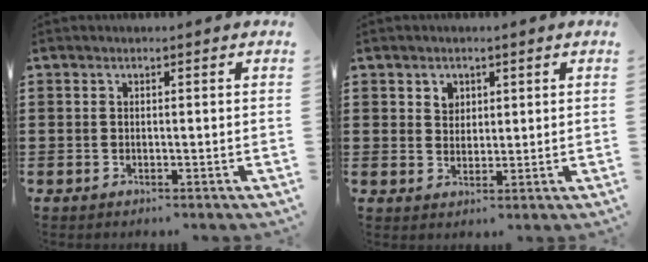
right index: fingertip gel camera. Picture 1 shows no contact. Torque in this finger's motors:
{"motor_torque": [0.03, 0.03, 0.02, 0.03]}